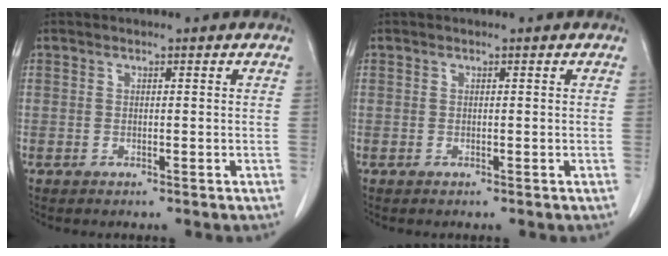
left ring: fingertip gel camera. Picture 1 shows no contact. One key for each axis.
{"total": 0.0}